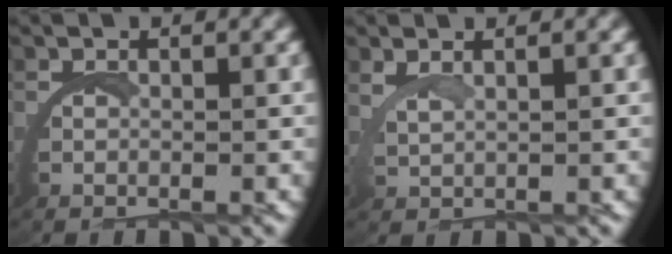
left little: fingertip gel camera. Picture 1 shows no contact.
{"total": 1.8, "force": [1.6, -0.7, 0.5], "torque": [-0.021, 0.001, 0.036]}